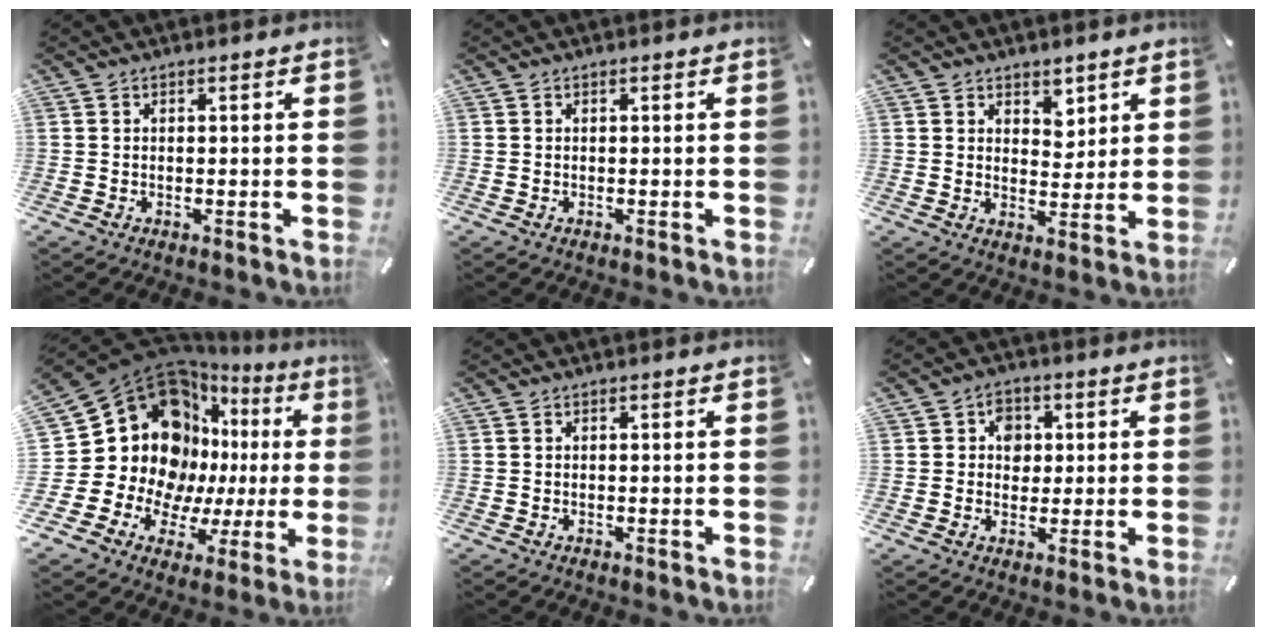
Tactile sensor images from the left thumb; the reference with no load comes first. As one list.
[{"total": 0.0}, {"total": 4.8, "force": [3.1, 3.6, 0.8], "torque": [0.002, -0.017, 0.049]}, {"total": 24.2, "force": [6.6, 17.6, 15.2], "torque": [-0.282, -0.072, 0.137]}, {"total": 0.0}, {"total": 5.3, "force": [0.8, 4.8, 2.2], "torque": [-0.021, 0.000, 0.008]}]